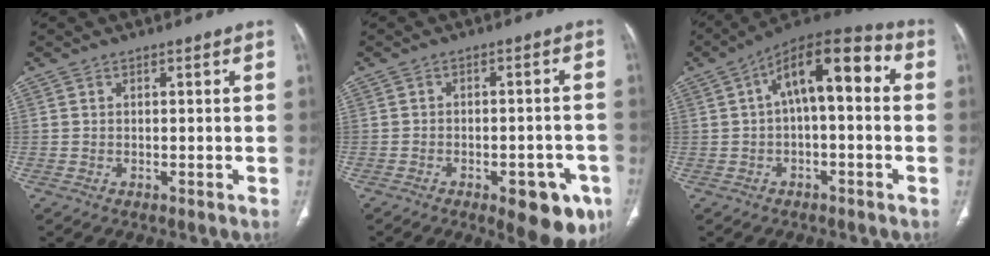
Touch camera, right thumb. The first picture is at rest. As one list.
[{"total": 11.3, "force": [-5.6, 5.0, 8.5], "torque": [-0.074, 0.019, -0.064]}, {"total": 13.6, "force": [1.9, 5.8, 12.1], "torque": [-0.171, 0.044, 0.022]}]